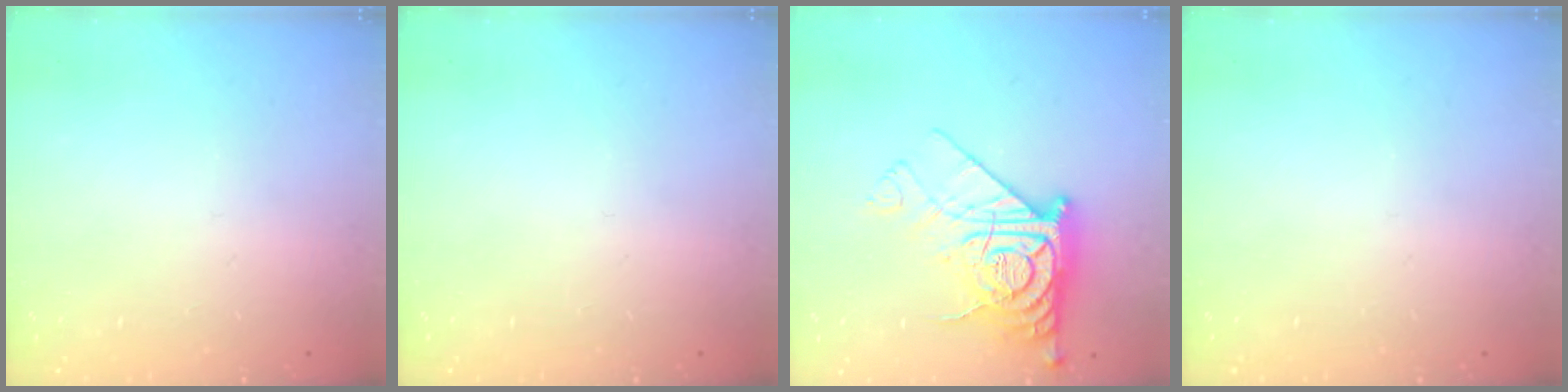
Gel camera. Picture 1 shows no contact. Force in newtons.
{"total": 0.0}
{"total": 15.0, "press": 14.9, "slide": 1.6}
{"total": 0.0}